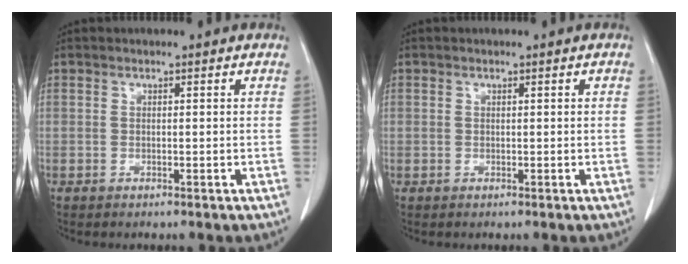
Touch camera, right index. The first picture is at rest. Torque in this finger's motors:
{"motor_torque": [-0.92, 0.46, -0.61, -0.20]}